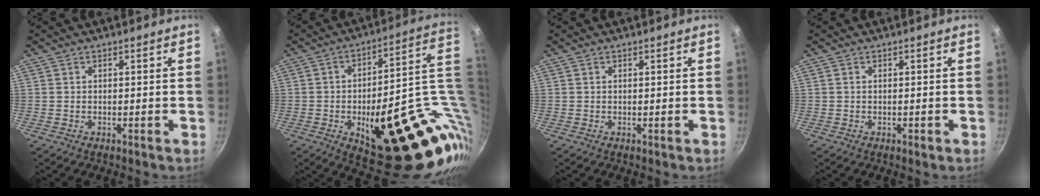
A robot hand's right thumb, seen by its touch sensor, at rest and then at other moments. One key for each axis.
{"total": 30.9, "fx": -0.8, "fy": 13.7, "fz": 27.7, "tx": -0.323, "ty": -0.003, "tz": 0.021}
{"total": 0.0}
{"total": 1.0, "fx": -0.3, "fy": 0.5, "fz": 0.8, "tx": -0.012, "ty": 0.002, "tz": -0.005}